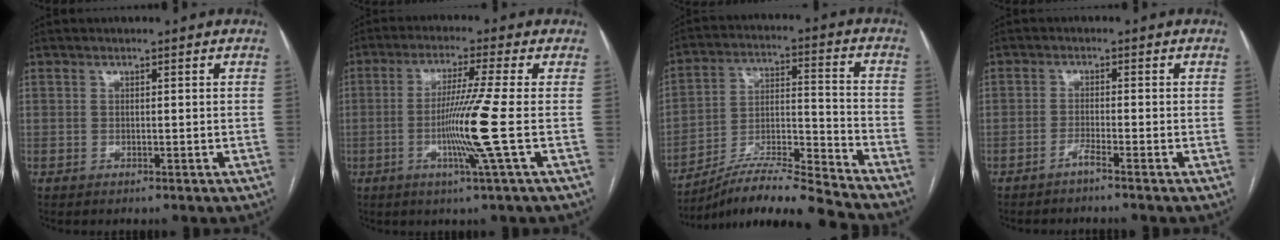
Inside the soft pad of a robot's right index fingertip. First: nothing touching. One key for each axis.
{"total": 9.0, "fx": -2.0, "fy": -2.7, "fz": 8.4, "tx": -0.160, "ty": -0.019, "tz": -0.039}
{"total": 14.1, "fx": -13.2, "fy": -1.3, "fz": 4.8, "tx": -0.079, "ty": 0.025, "tz": -0.233}
{"total": 1.8, "fx": -1.5, "fy": -0.7, "fz": 0.8, "tx": -0.017, "ty": 0.003, "tz": -0.031}